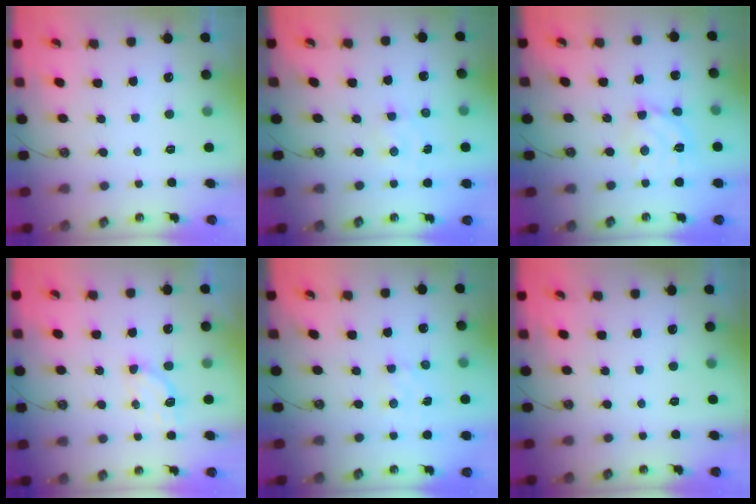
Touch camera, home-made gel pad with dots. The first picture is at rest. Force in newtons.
{"total": 1.9, "press": 1.9, "slide": 0.3}
{"total": 11.2, "press": 11.1, "slide": 1.6}
{"total": 3.8, "press": 3.8, "slide": 0.5}
{"total": 2.3, "press": 2.3, "slide": 0.4}
{"total": 0.0}